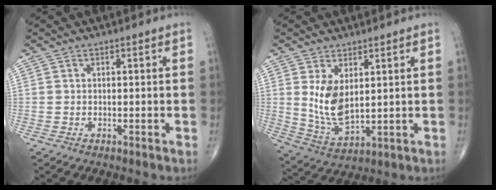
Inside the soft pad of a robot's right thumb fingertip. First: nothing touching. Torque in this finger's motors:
{"motor_torque": [-0.55, 0.62, 0.74, 0.32, 0.10]}